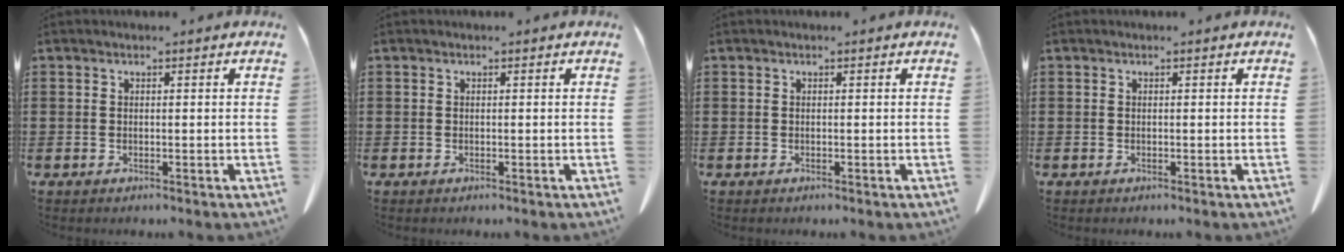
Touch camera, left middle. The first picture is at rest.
{"total": 0.0}
{"total": 0.0}
{"total": 0.0}